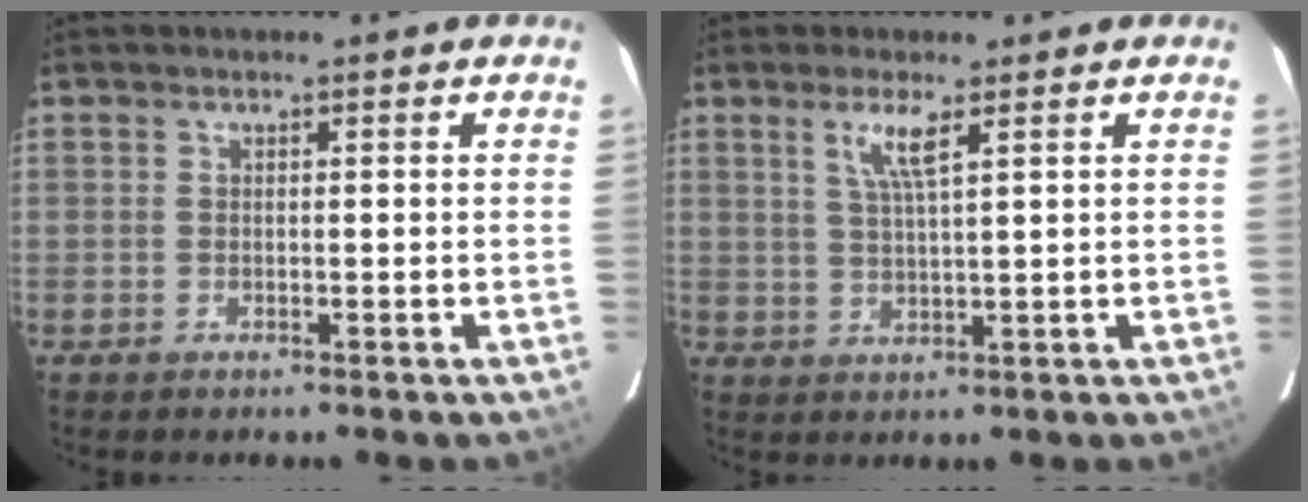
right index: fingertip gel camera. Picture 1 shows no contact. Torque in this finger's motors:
{"motor_torque": [0.17, -0.07, 0.24, 0.08]}